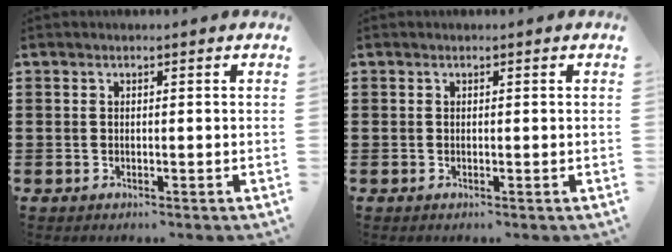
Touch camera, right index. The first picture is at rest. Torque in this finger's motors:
{"motor_torque": [-0.18, 0.22, -0.01, 0.00]}